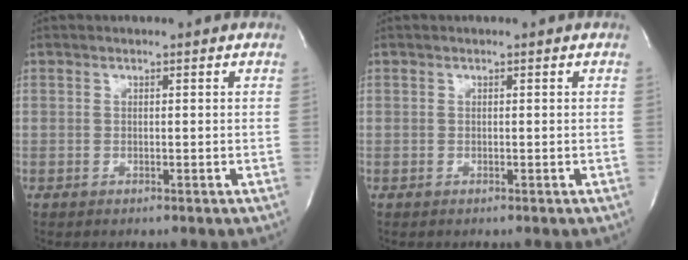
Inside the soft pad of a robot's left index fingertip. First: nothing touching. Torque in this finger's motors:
{"motor_torque": [0.00, 0.00, 0.00, 0.00]}